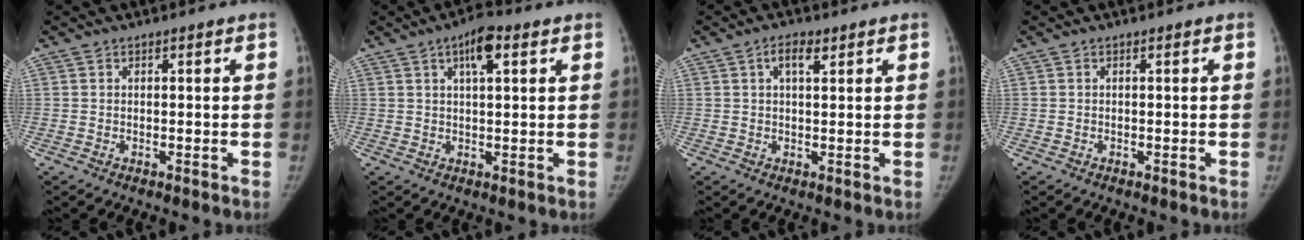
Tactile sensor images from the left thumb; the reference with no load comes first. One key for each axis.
{"total": 5.8, "fx": 2.7, "fy": 2.1, "fz": 4.7, "tx": -0.067, "ty": 0.000, "tz": 0.040}
{"total": 3.3, "fx": 1.6, "fy": 1.5, "fz": 2.4, "tx": -0.036, "ty": 0.000, "tz": 0.029}
{"total": 0.0}